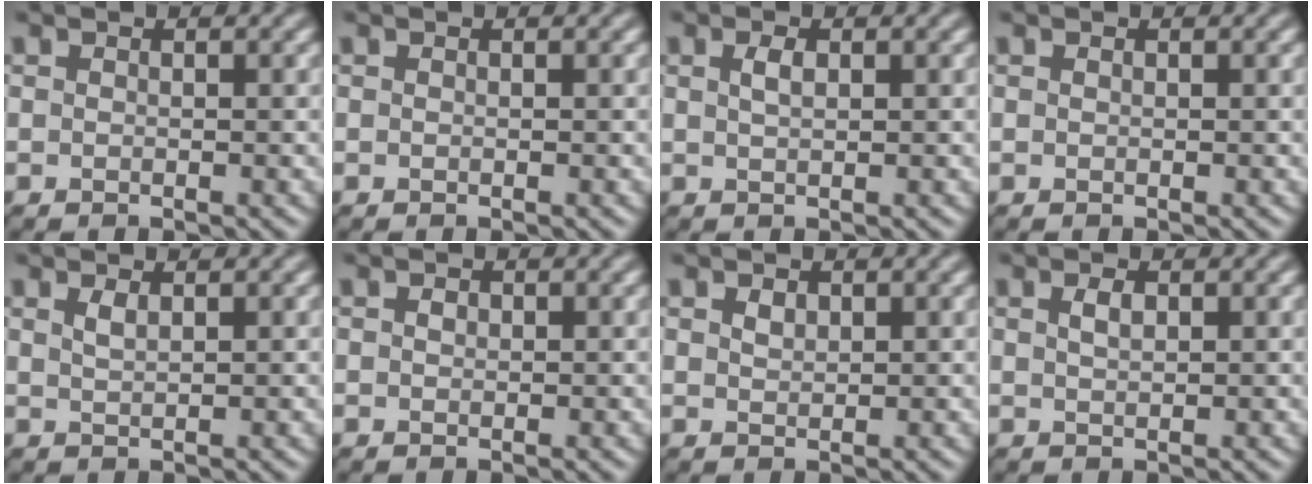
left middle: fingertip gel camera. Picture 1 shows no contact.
{"total": 0.0}
{"total": 1.2, "force": [0.5, 0.5, 1.0], "torque": [-0.021, 0.003, 0.011]}
{"total": 0.0}
{"total": 1.0, "force": [0.7, 0.3, 0.7], "torque": [-0.016, 0.001, 0.014]}
{"total": 0.7, "force": [0.2, 0.5, 0.4], "torque": [-0.006, 0.000, 0.001]}
{"total": 1.0, "force": [0.6, 0.6, 0.5], "torque": [-0.010, 0.001, 0.013]}
{"total": 1.2, "force": [0.6, 0.5, 0.9], "torque": [-0.019, 0.002, 0.012]}